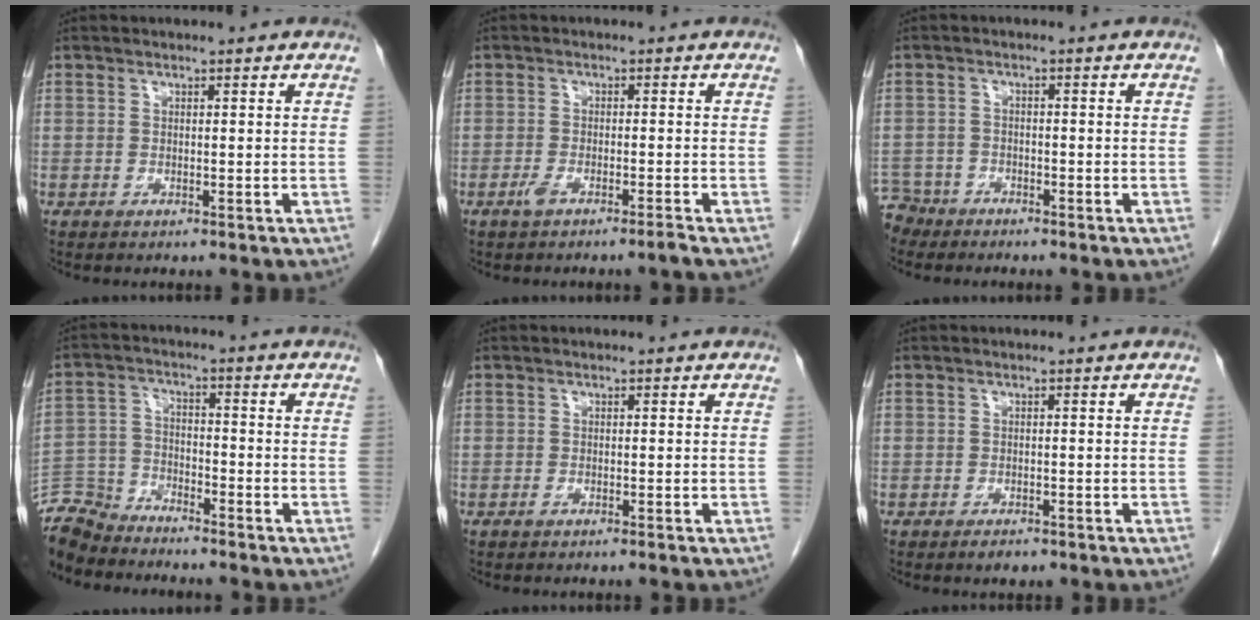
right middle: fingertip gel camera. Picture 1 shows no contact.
{"total": 2.5, "force": [-1.9, -0.3, 1.7], "torque": [-0.036, -0.004, -0.038]}
{"total": 4.1, "force": [-3.7, 1.7, -0.9], "torque": [0.020, -0.003, -0.074]}
{"total": 7.5, "force": [-7.4, 1.3, 0.4], "torque": [-0.013, -0.003, -0.147]}
{"total": 0.6, "force": [-0.4, -0.1, 0.3], "torque": [-0.007, 0.000, -0.008]}
{"total": 1.5, "force": [-1.1, 0.7, 0.8], "torque": [-0.015, -0.001, -0.011]}